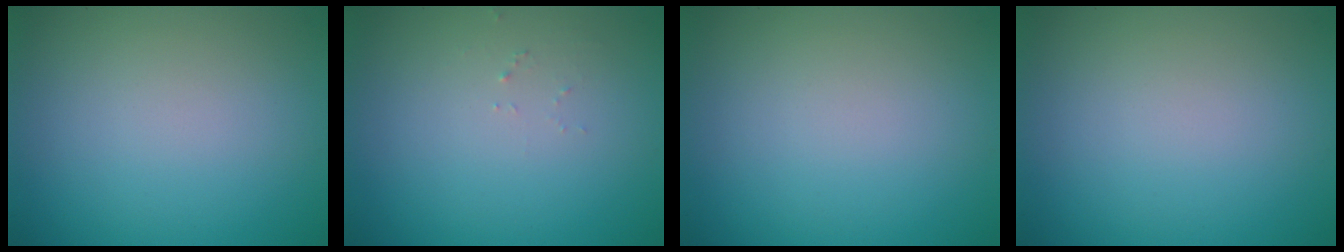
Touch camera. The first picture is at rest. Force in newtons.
{"total": 0.7, "press": 0.7, "slide": 0.1}
{"total": 0.0}
{"total": 0.0}